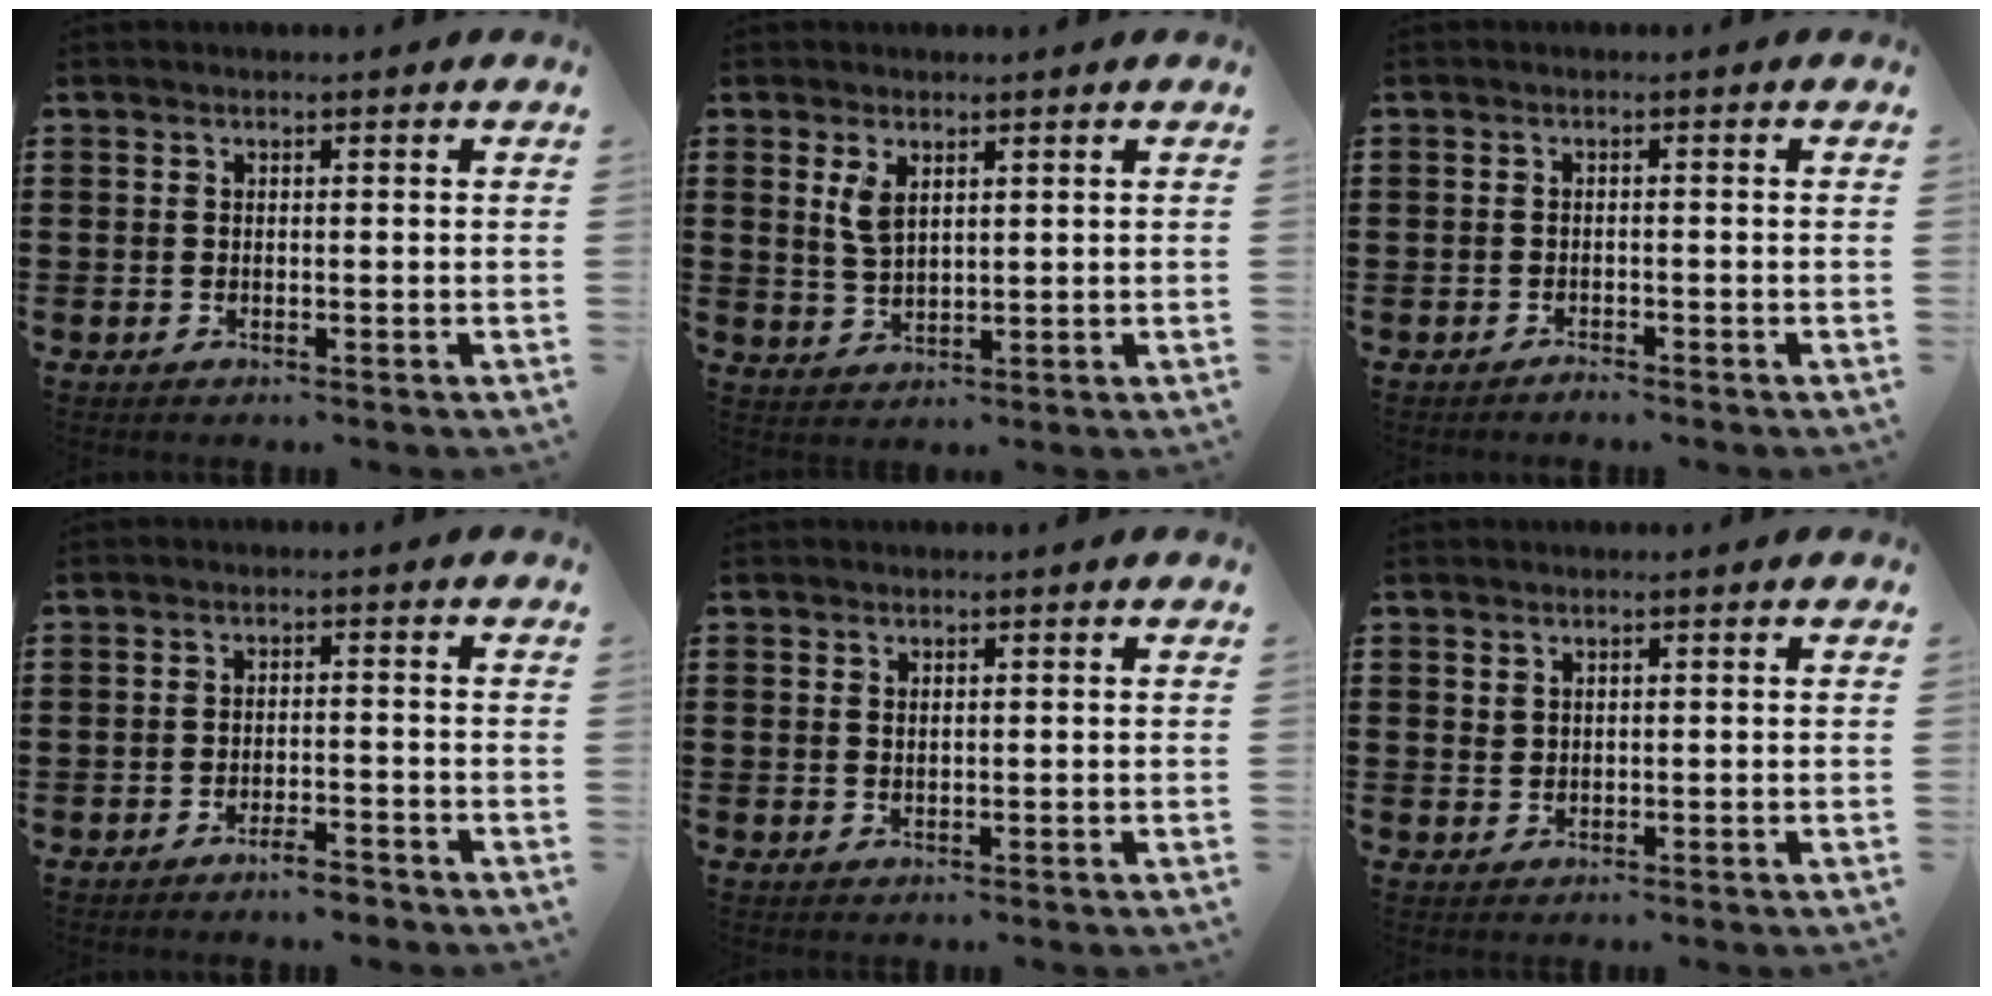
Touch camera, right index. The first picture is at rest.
{"total": 3.4, "force": [1.6, 1.6, 2.5], "torque": [-0.055, 0.005, 0.028]}
{"total": 1.2, "force": [-1.2, -0.1, 0.1], "torque": [-0.004, -0.001, -0.024]}
{"total": 3.1, "force": [-2.7, 0.2, 1.4], "torque": [-0.025, 0.002, -0.052]}
{"total": 0.6, "force": [0.3, 0.3, 0.4], "torque": [-0.009, 0.001, 0.005]}
{"total": 1.2, "force": [0.9, 0.7, 0.2], "torque": [-0.006, 0.003, 0.017]}